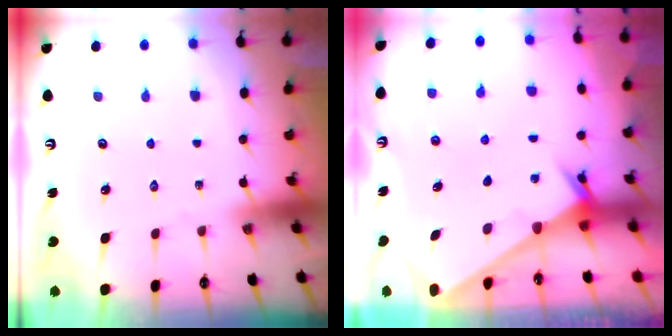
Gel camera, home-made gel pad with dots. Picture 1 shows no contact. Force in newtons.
{"total": 2.4, "press": 2.4, "slide": 0.2}